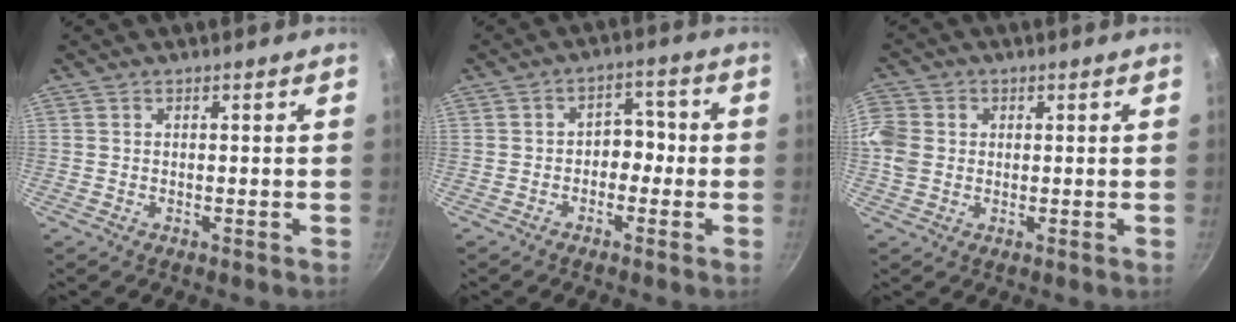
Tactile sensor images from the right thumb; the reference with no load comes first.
{"total": 5.0, "force": [-1.1, 3.7, 3.2], "torque": [-0.015, 0.026, -0.029]}
{"total": 7.6, "force": [0.6, 6.4, 4.1], "torque": [-0.098, 0.013, 0.009]}